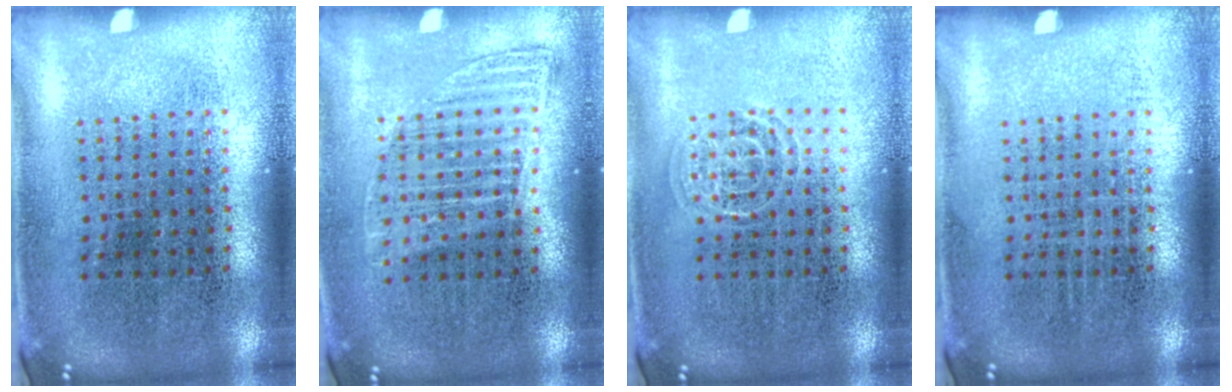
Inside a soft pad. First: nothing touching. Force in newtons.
{"total": 1.1, "press": 1.0, "slide": 0.5}
{"total": 1.3, "press": 1.3, "slide": 0.2}
{"total": 0.0}